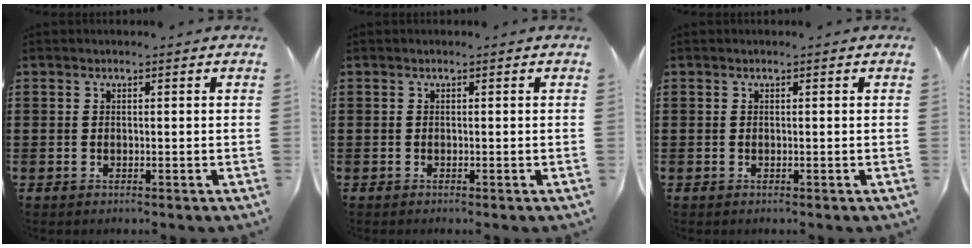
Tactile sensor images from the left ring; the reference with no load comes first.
{"total": 0.0}
{"total": 0.0}